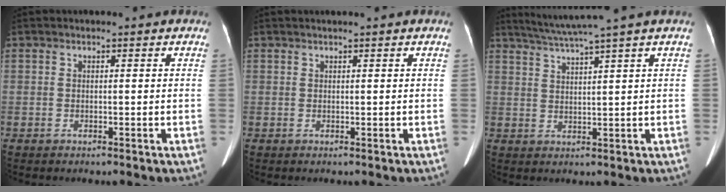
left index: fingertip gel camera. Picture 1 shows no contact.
{"total": 0.6, "force": [0.5, -0.1, 0.3], "torque": [-0.008, 0.007, 0.015]}
{"total": 6.4, "force": [5.1, -2.1, 3.2], "torque": [-0.056, 0.008, 0.093]}